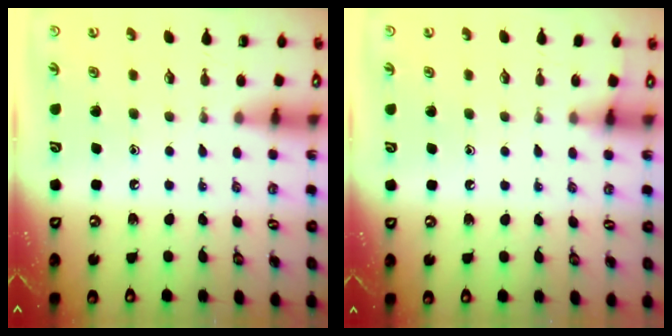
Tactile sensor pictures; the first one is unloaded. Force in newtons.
{"total": 2.8, "press": 2.8, "slide": 0.5}